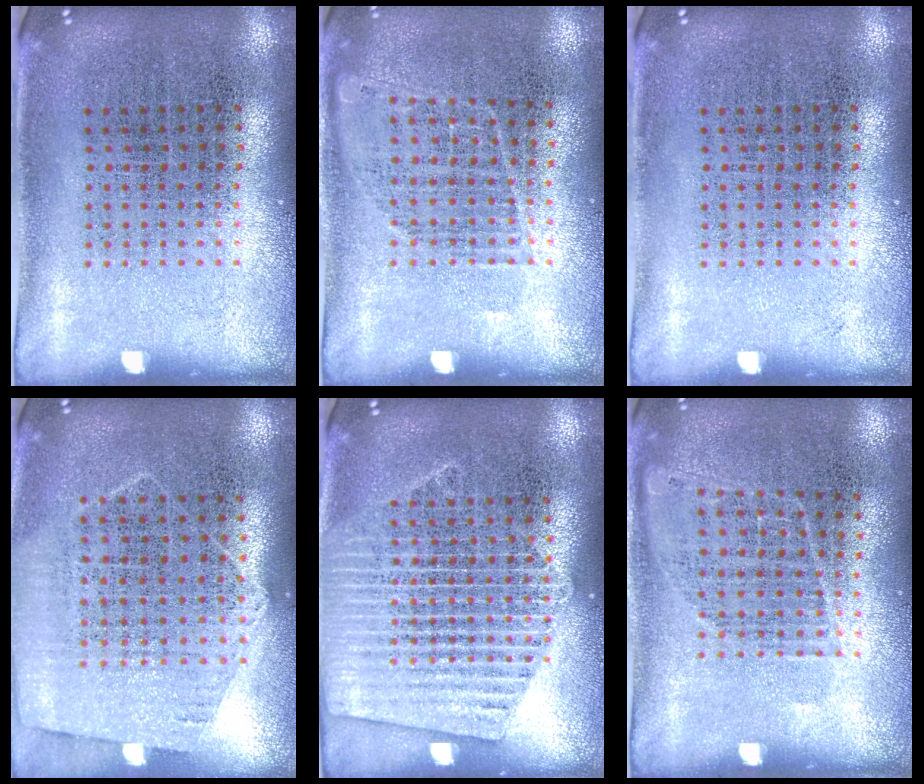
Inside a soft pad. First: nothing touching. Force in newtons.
{"total": 0.9, "press": 0.8, "slide": 0.4}
{"total": 0.0}
{"total": 1.2, "press": 1.1, "slide": 0.6}
{"total": 3.1, "press": 3.1, "slide": 0.4}
{"total": 0.9, "press": 0.8, "slide": 0.4}